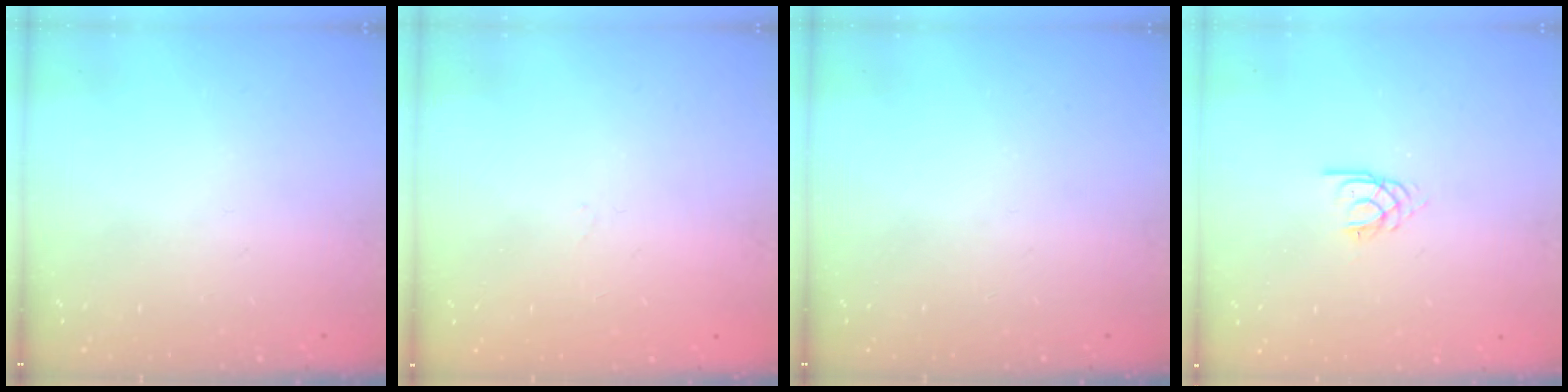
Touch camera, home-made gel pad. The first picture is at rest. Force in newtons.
{"total": 0.9, "press": 0.9, "slide": 0.2}
{"total": 0.0}
{"total": 2.3, "press": 2.3, "slide": 0.2}